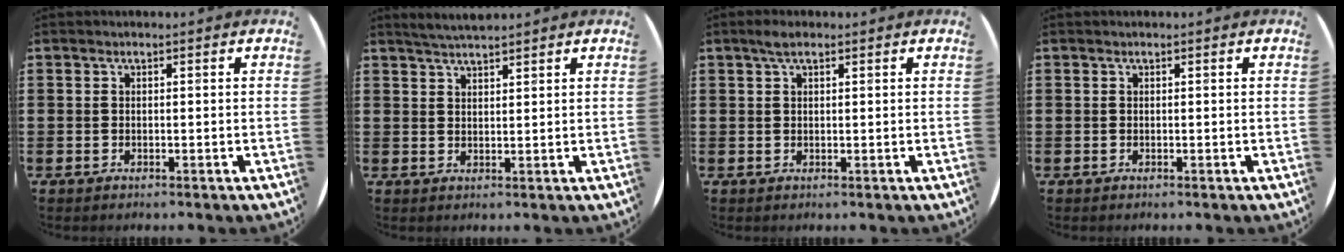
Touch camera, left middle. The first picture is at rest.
{"total": 2.9, "force": [2.8, 0.1, 0.6], "torque": [-0.017, -0.001, 0.053]}
{"total": 1.9, "force": [1.2, 0.6, 1.3], "torque": [-0.027, 0.007, 0.019]}
{"total": 0.0}